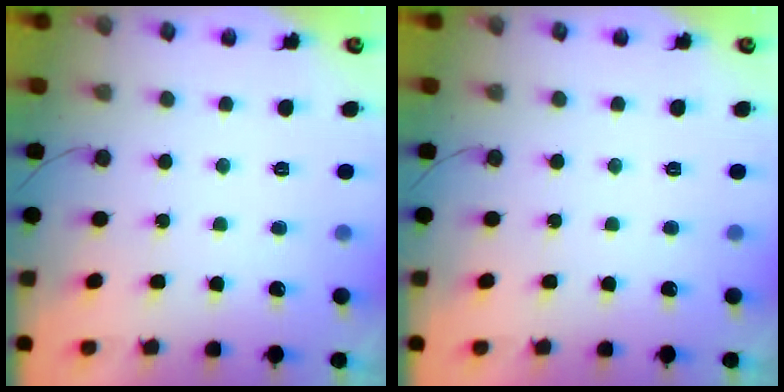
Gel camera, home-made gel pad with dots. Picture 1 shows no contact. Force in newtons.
{"total": 0.0}